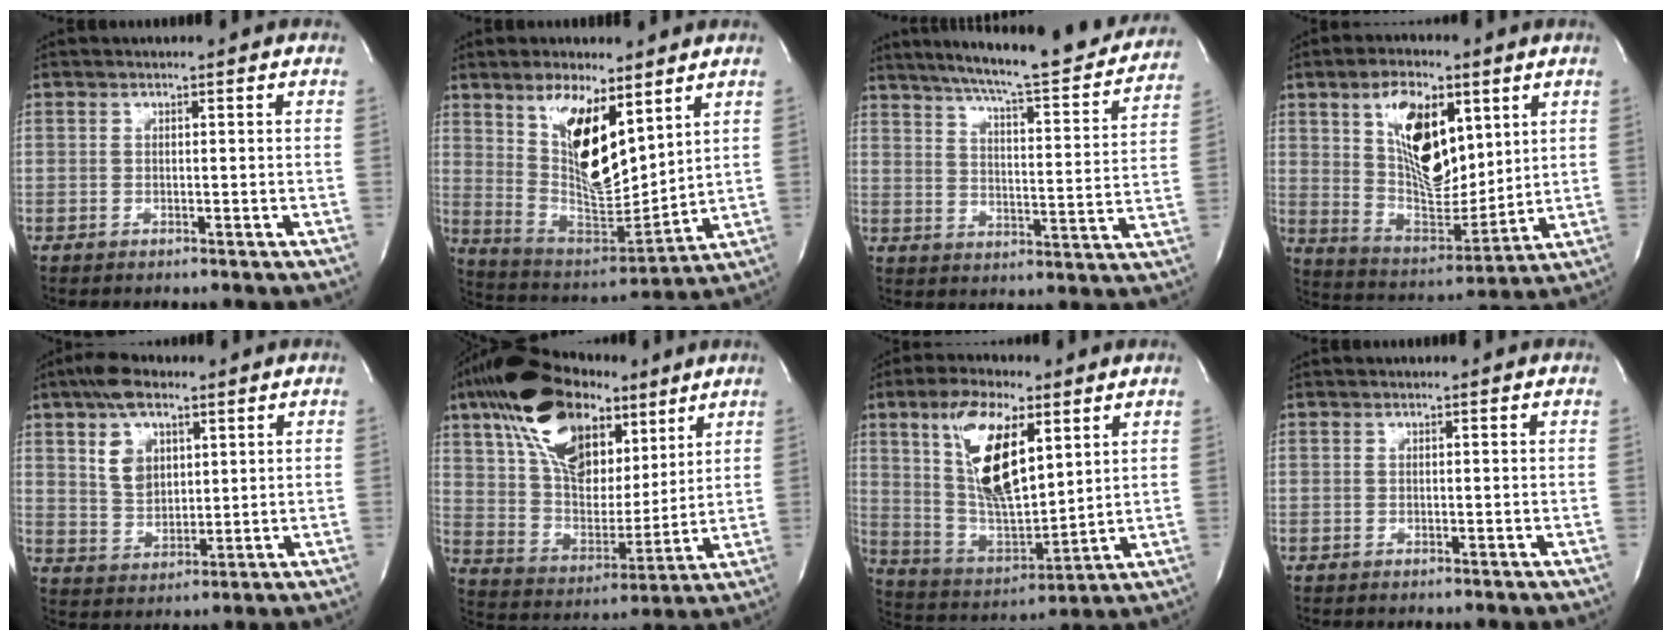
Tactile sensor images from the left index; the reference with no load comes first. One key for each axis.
{"total": 13.4, "fx": 6.4, "fy": 4.4, "fz": 11.0, "tx": -0.208, "ty": -0.008, "tz": 0.126}
{"total": 23.2, "fx": 20.7, "fy": 2.2, "fz": 10.4, "tx": -0.163, "ty": -0.038, "tz": 0.266}
{"total": 14.5, "fx": 5.6, "fy": 6.6, "fz": 11.6, "tx": -0.214, "ty": -0.002, "tz": 0.106}
{"total": 8.3, "fx": 4.4, "fy": 4.7, "fz": 5.2, "tx": -0.100, "ty": 0.008, "tz": 0.084}
{"total": 21.6, "fx": 11.9, "fy": 11.7, "fz": 13.7, "tx": -0.282, "ty": 0.041, "tz": 0.210}
{"total": 15.3, "fx": 6.2, "fy": 5.3, "fz": 13.0, "tx": -0.253, "ty": 0.000, "tz": 0.119}
{"total": 0.0}